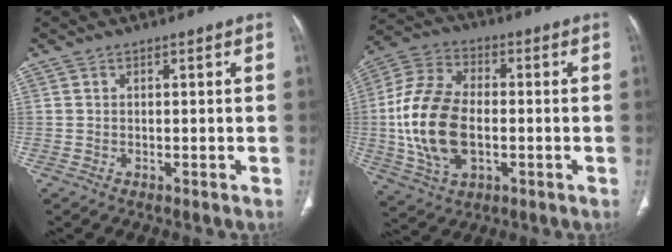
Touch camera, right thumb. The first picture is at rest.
{"total": 16.8, "force": [-1.6, 10.2, 13.3], "torque": [-0.269, 0.014, -0.025]}